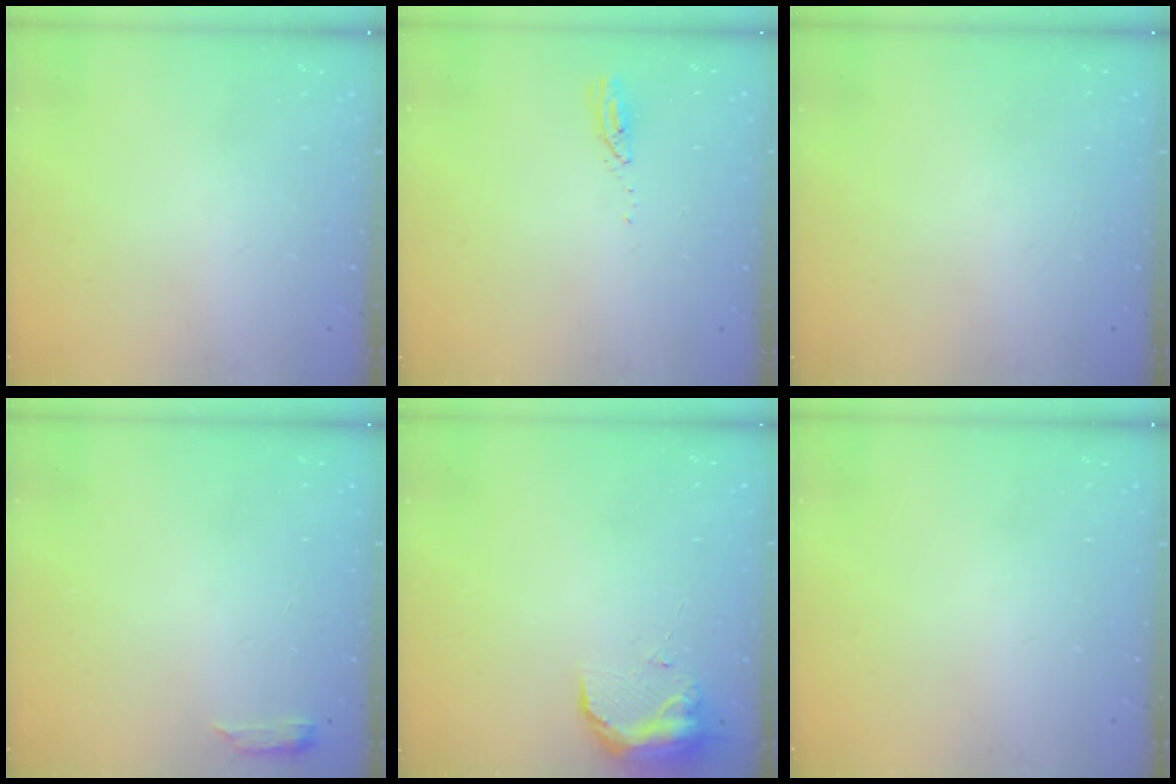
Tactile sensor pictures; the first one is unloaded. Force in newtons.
{"total": 2.8, "press": 2.8, "slide": 0.4}
{"total": 0.0}
{"total": 2.8, "press": 2.8, "slide": 0.5}
{"total": 9.1, "press": 9.1, "slide": 0.5}
{"total": 0.0}